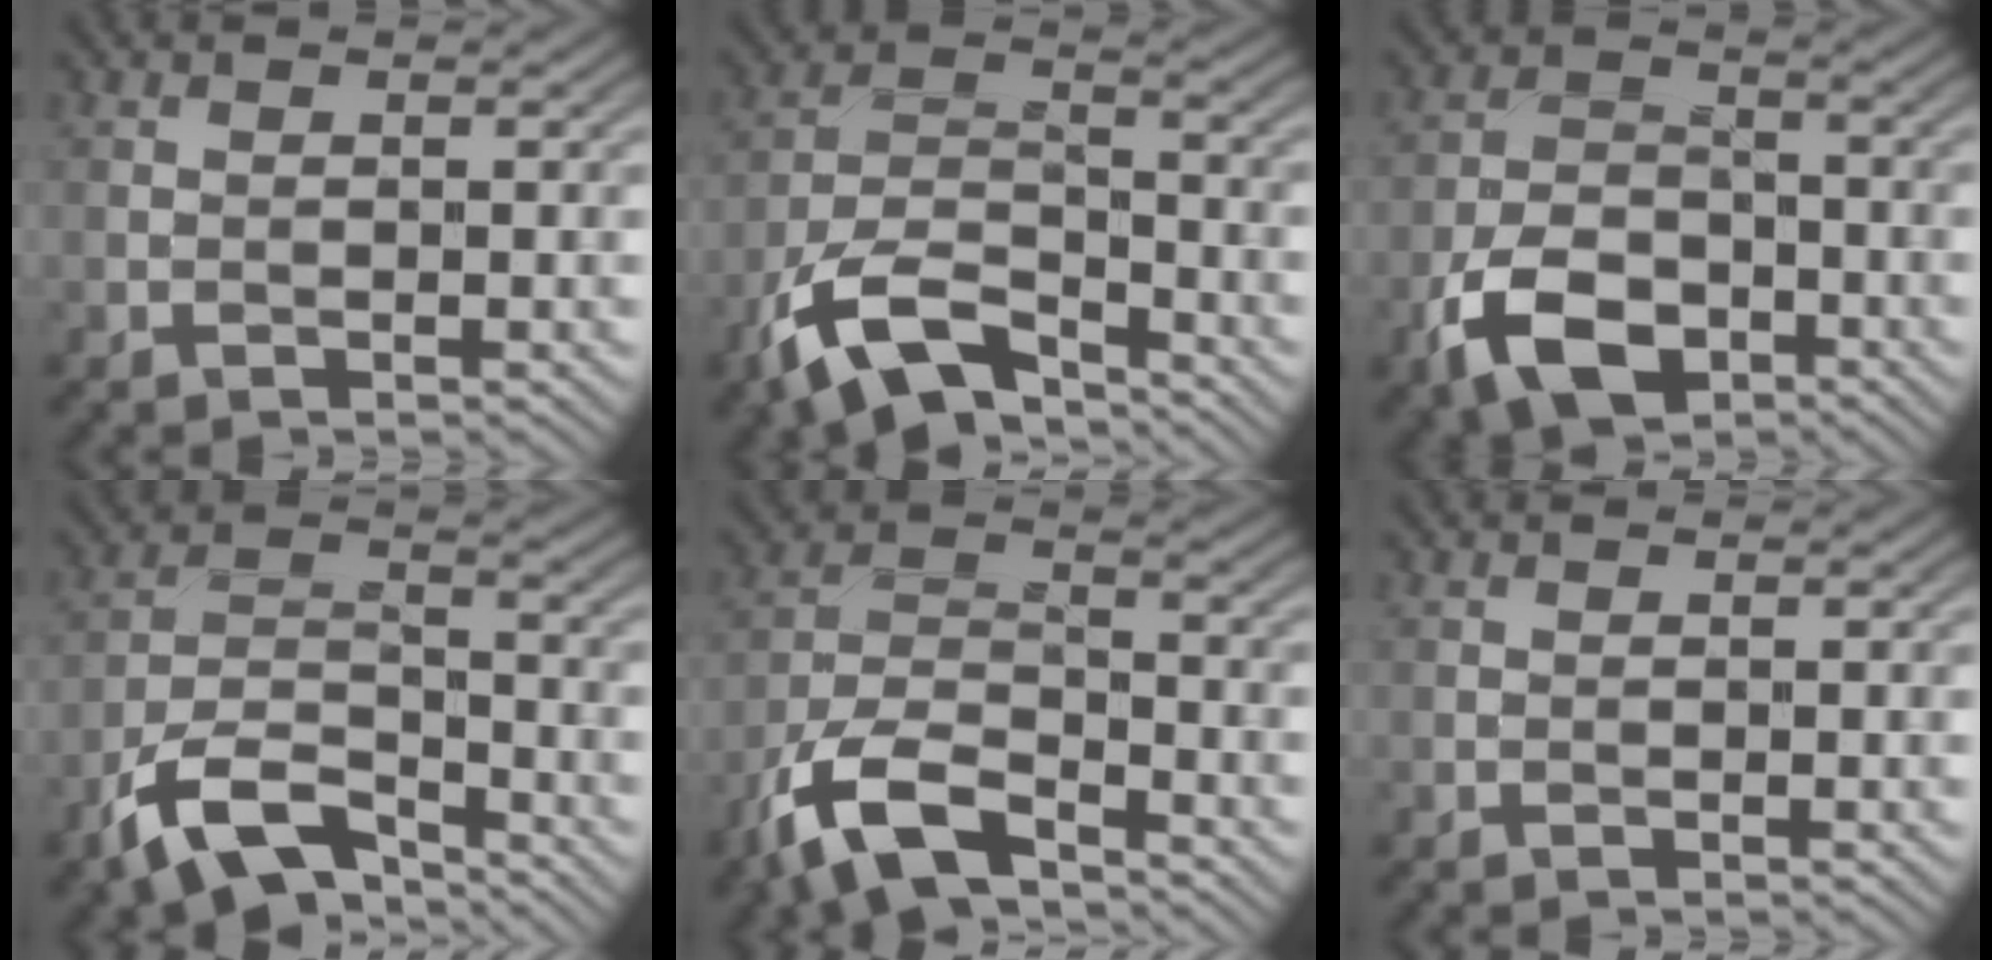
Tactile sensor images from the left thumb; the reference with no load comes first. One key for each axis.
{"total": 10.4, "fx": -7.0, "fy": 4.1, "fz": 6.5, "tx": -0.129, "ty": -0.005, "tz": -0.151}
{"total": 8.2, "fx": -4.5, "fy": 4.9, "fz": 4.9, "tx": -0.108, "ty": -0.008, "tz": -0.093}
{"total": 9.5, "fx": -6.5, "fy": 3.9, "fz": 5.8, "tx": -0.111, "ty": -0.005, "tz": -0.139}
{"total": 9.7, "fx": -6.7, "fy": 3.7, "fz": 6.0, "tx": -0.121, "ty": -0.009, "tz": -0.149}
{"total": 0.0}